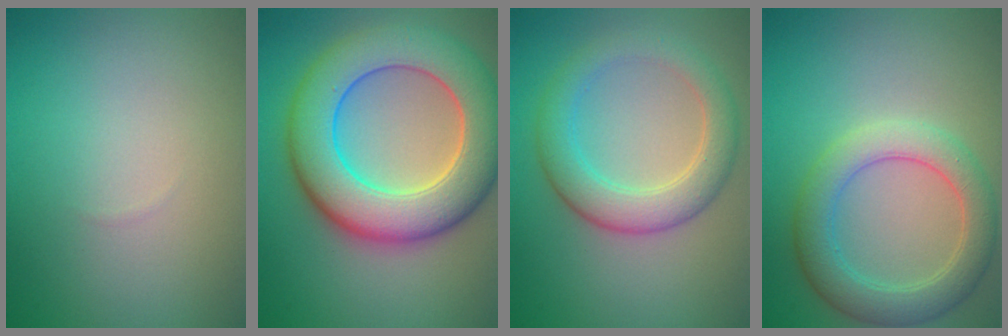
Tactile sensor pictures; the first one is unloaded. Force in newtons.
{"total": 10.3, "press": 10.3, "slide": 0.1}
{"total": 4.5, "press": 4.5, "slide": 0.2}
{"total": 4.6, "press": 4.6, "slide": 0.1}